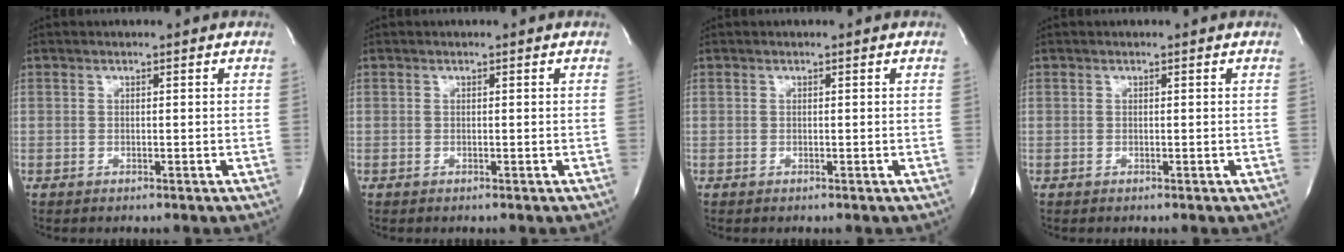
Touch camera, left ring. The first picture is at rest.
{"total": 0.0}
{"total": 0.0}
{"total": 0.0}